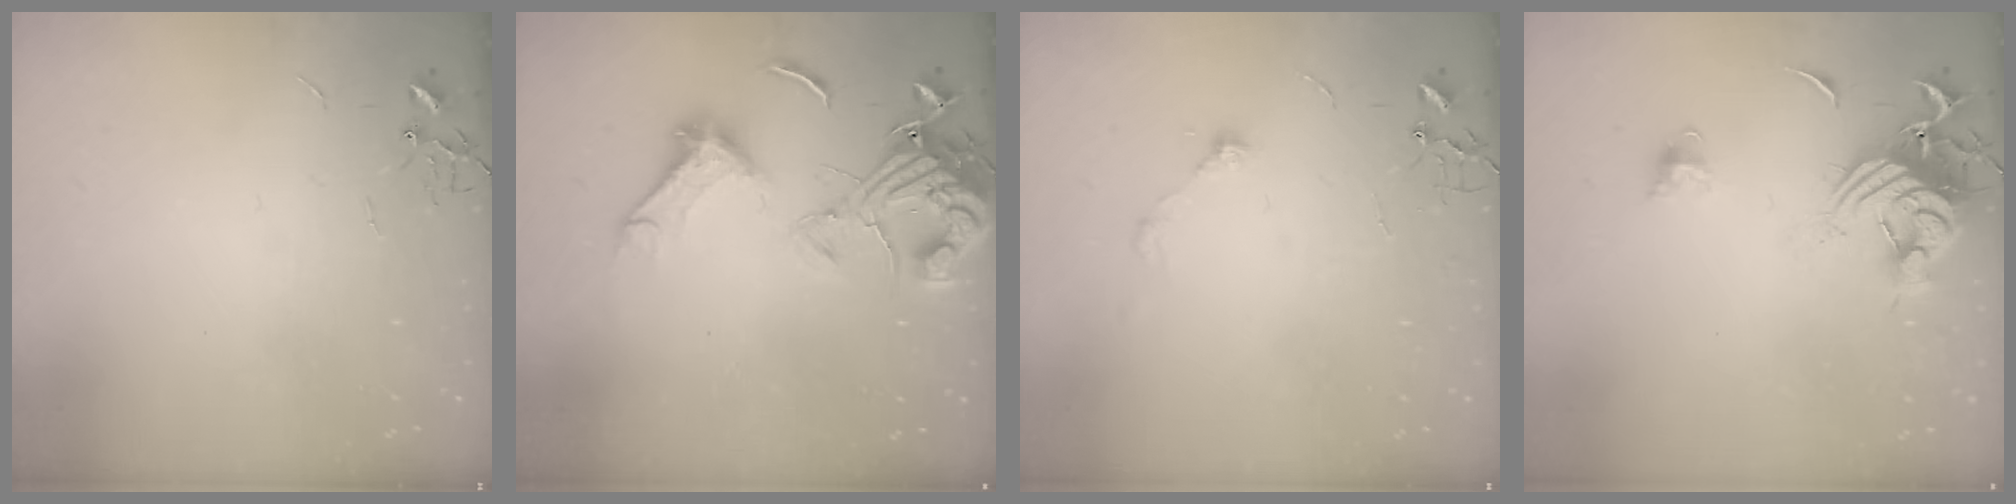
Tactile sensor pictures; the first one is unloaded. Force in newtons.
{"total": 16.3, "press": 16.2, "slide": 1.7}
{"total": 6.0, "press": 6.0, "slide": 0.8}
{"total": 13.3, "press": 13.2, "slide": 1.5}